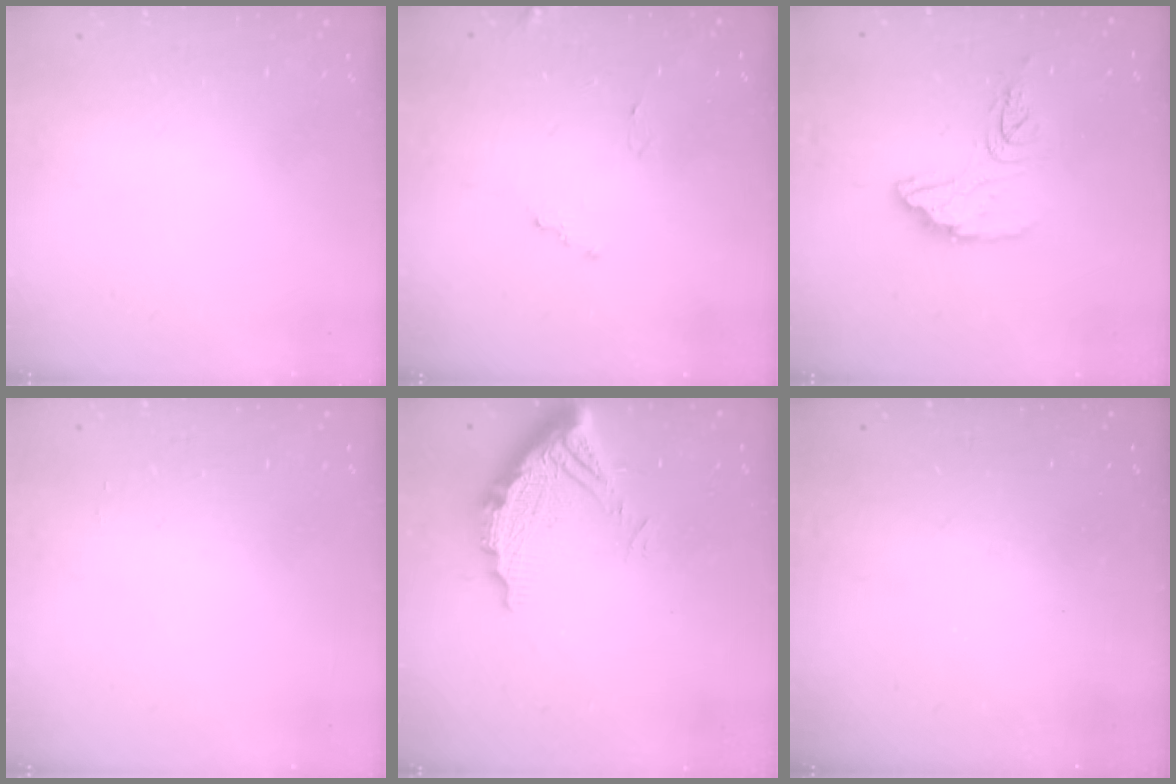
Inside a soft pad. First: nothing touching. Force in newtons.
{"total": 7.1, "press": 7.0, "slide": 0.4}
{"total": 11.5, "press": 11.4, "slide": 1.0}
{"total": 5.9, "press": 5.9, "slide": 0.3}
{"total": 13.1, "press": 13.1, "slide": 1.2}
{"total": 3.0, "press": 3.0, "slide": 0.1}